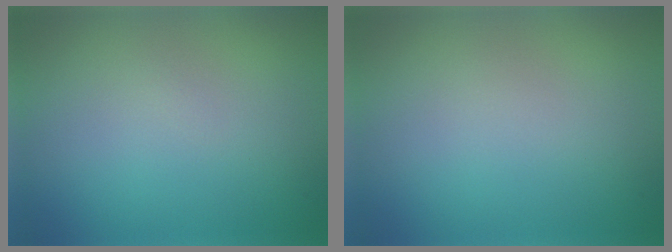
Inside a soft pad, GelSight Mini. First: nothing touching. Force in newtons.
{"total": 0.0}